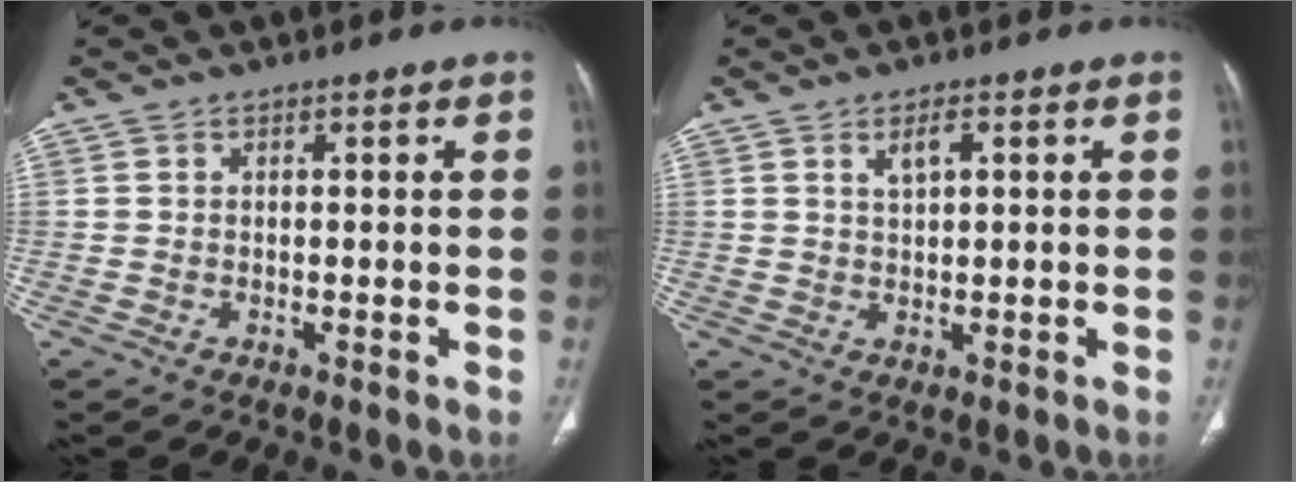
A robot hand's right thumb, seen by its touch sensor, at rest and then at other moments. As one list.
[{"total": 2.7, "force": [1.2, 1.1, 2.2], "torque": [-0.039, -0.003, 0.026]}]